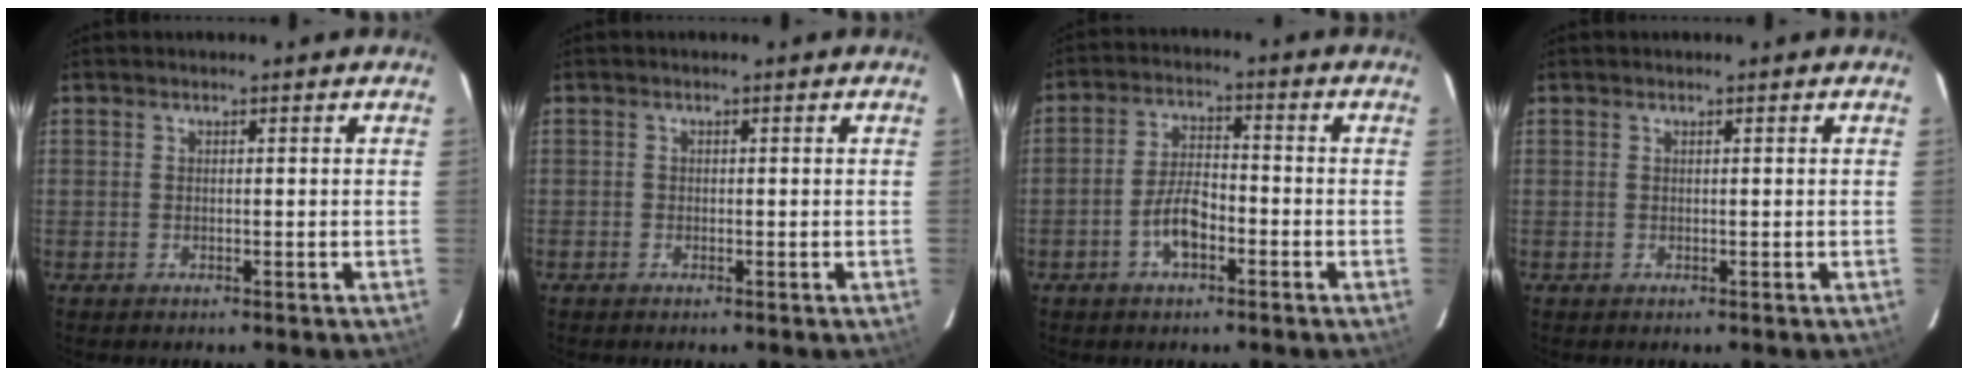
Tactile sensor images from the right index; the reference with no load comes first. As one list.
[{"total": 0.6, "force": [-0.4, 0.5, -0.1], "torque": [0.000, 0.000, -0.008]}, {"total": 6.3, "force": [-2.9, 2.7, 4.9], "torque": [-0.103, 0.010, -0.050]}, {"total": 0.0}]